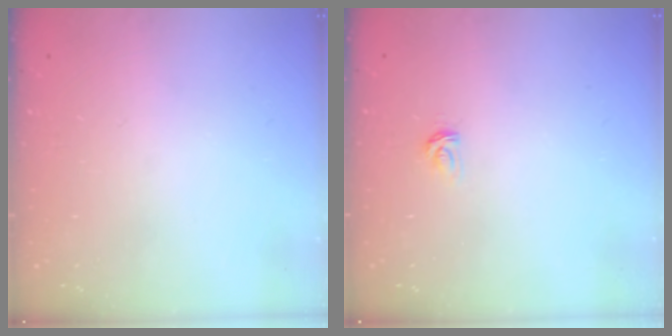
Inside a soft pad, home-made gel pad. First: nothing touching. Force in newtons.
{"total": 2.9, "press": 2.9, "slide": 0.4}